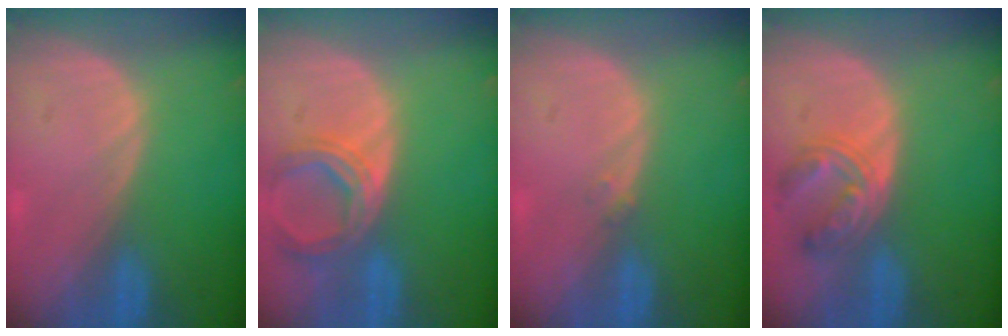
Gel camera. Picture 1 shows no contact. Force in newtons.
{"total": 6.6, "press": 6.0, "slide": 2.8}
{"total": 0.8, "press": 0.7, "slide": 0.4}
{"total": 5.5, "press": 5.5, "slide": 0.5}